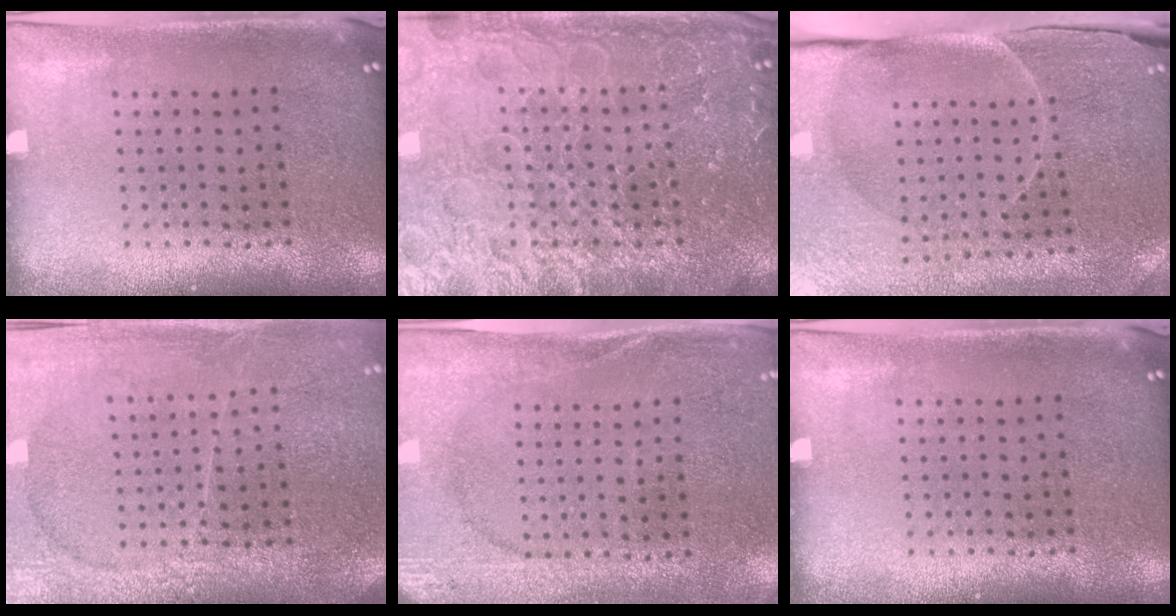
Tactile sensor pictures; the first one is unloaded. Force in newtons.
{"total": 6.9, "press": 6.9, "slide": 0.8}
{"total": 3.8, "press": 3.7, "slide": 0.7}
{"total": 3.8, "press": 3.4, "slide": 1.7}
{"total": 2.6, "press": 2.5, "slide": 0.7}
{"total": 0.0}